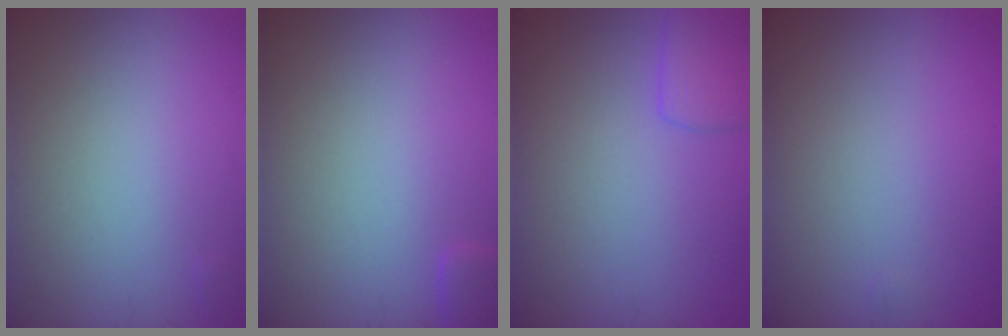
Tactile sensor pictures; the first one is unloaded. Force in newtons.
{"total": 1.1, "press": 1.0, "slide": 0.1}
{"total": 2.6, "press": 2.6, "slide": 0.1}
{"total": 0.0}